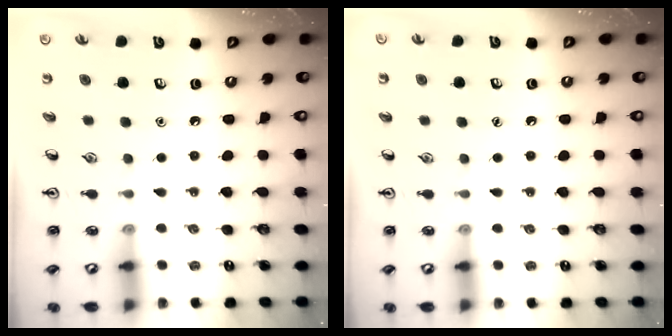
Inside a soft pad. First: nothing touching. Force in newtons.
{"total": 0.0}